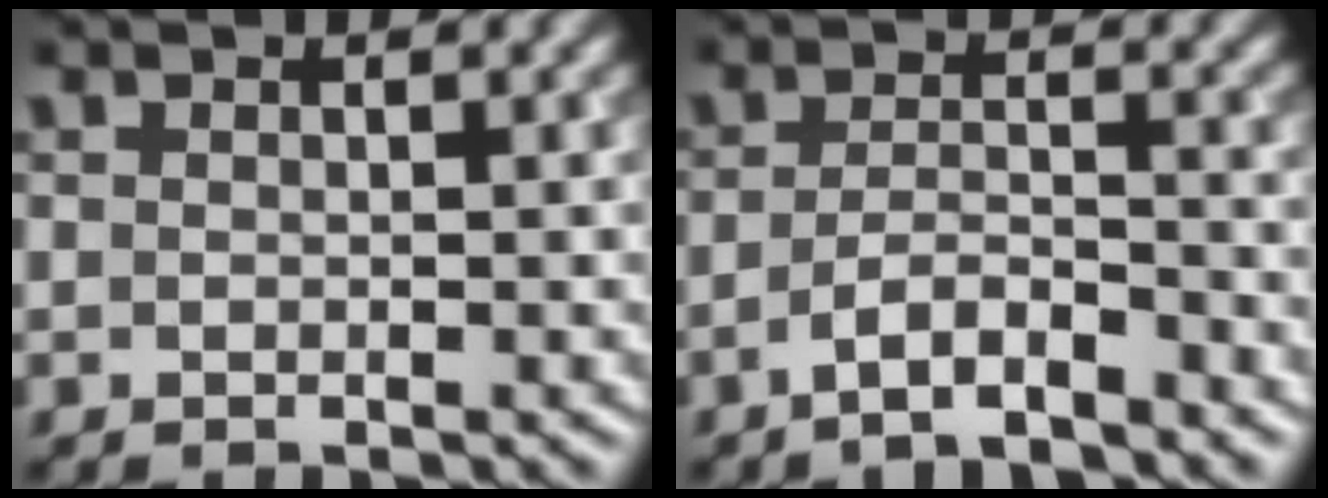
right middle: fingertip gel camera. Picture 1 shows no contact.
{"total": 3.3, "force": [-2.4, 0.7, 2.2], "torque": [-0.039, 0.005, -0.051]}